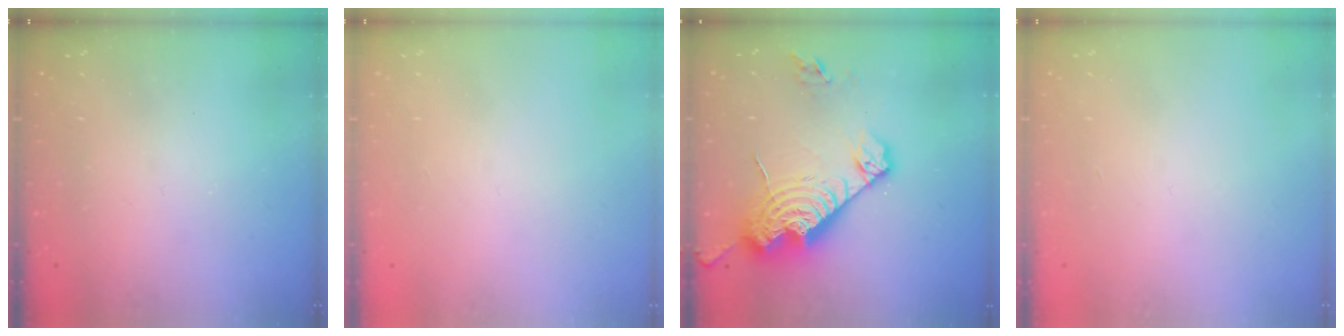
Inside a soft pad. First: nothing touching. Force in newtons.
{"total": 0.0}
{"total": 19.7, "press": 19.7, "slide": 1.8}
{"total": 0.0}